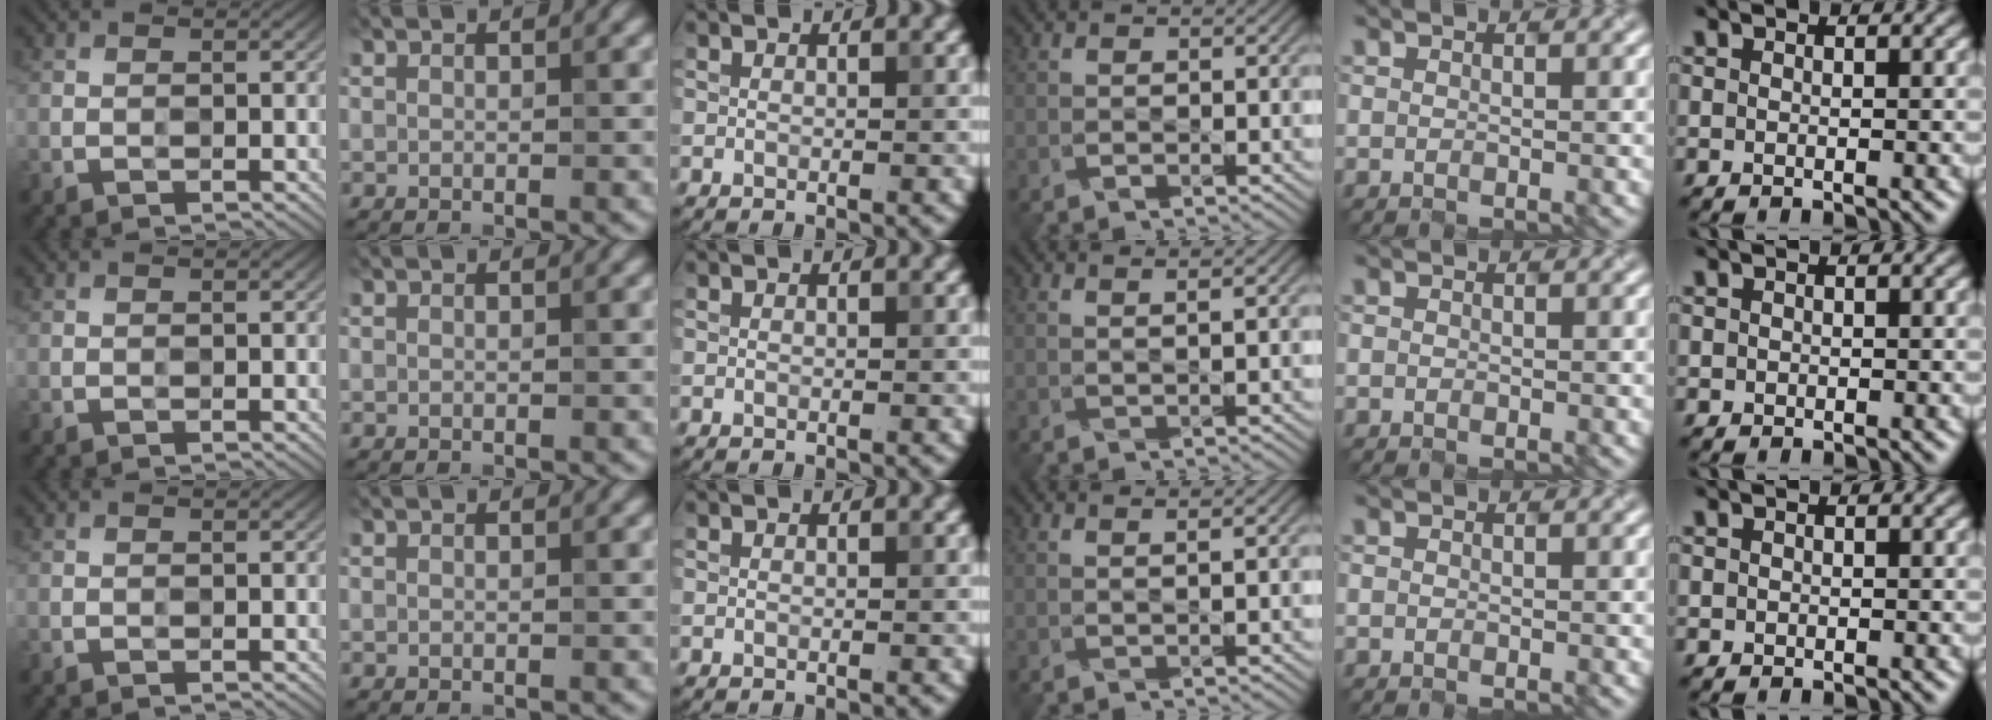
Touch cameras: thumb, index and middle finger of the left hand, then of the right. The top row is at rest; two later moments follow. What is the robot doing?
{"motion": "close", "object": "sandwich press"}